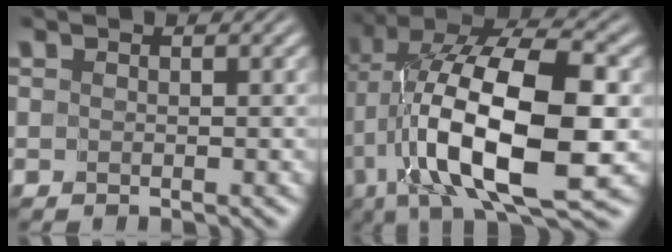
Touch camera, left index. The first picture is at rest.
{"total": 15.0, "force": [-2.1, 6.5, 13.4], "torque": [-0.243, 0.011, -0.040]}